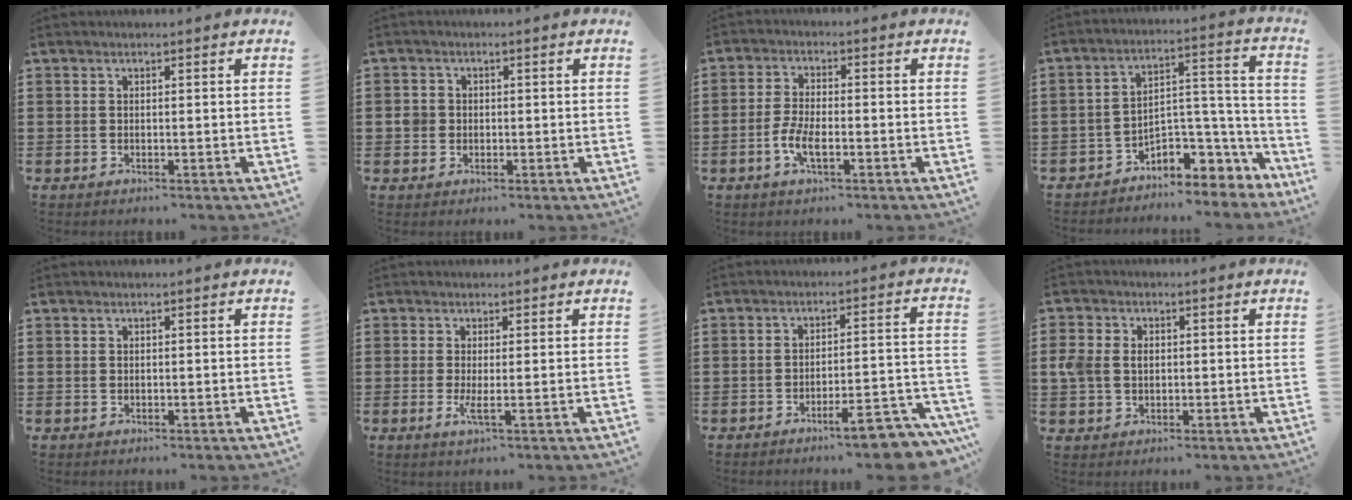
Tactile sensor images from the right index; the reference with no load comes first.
{"total": 2.1, "force": [-0.1, 2.0, 0.7], "torque": [-0.021, 0.007, -0.004]}
{"total": 4.4, "force": [-1.6, 1.6, 3.7], "torque": [-0.090, -0.004, -0.038]}
{"total": 4.5, "force": [-2.5, 3.5, 1.1], "torque": [-0.034, -0.008, -0.050]}
{"total": 0.0}
{"total": 2.2, "force": [-0.4, -0.2, 2.2], "torque": [-0.047, -0.013, -0.008]}
{"total": 7.8, "force": [-6.1, 0.9, 4.8], "torque": [-0.068, 0.004, -0.106]}
{"total": 3.7, "force": [0.3, 3.0, 2.2], "torque": [-0.064, 0.007, -0.002]}